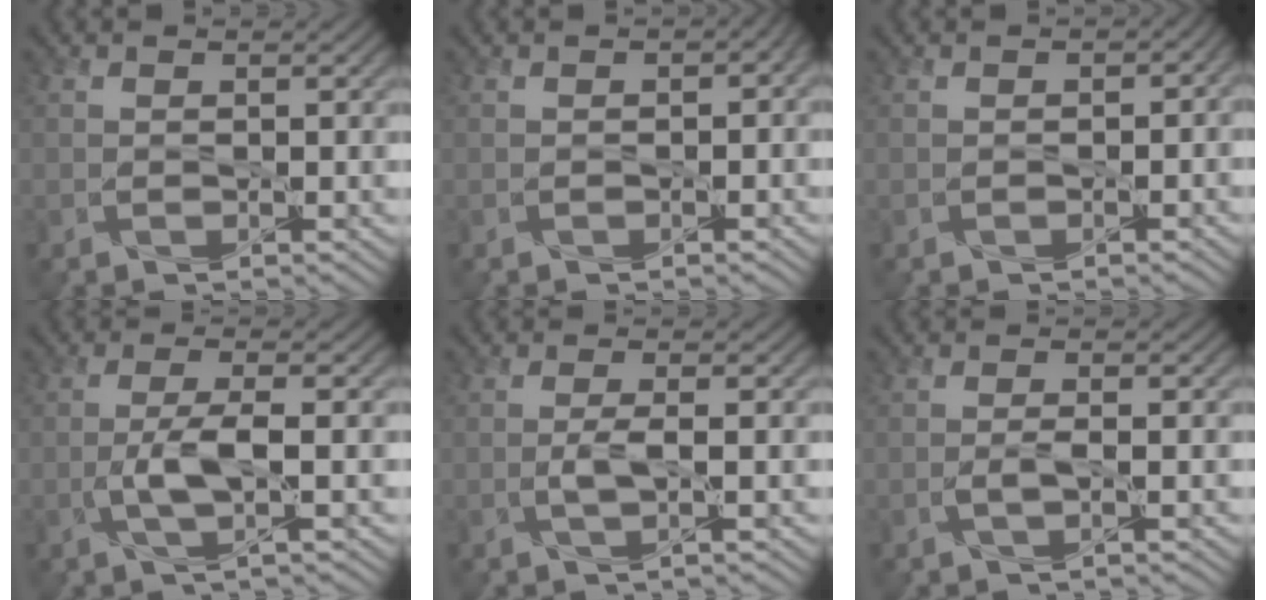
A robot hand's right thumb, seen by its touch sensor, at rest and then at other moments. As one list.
[{"total": 1.7, "force": [-0.3, 1.2, 1.2], "torque": [-0.016, -0.008, 0.000]}, {"total": 1.5, "force": [-0.5, 1.1, 0.8], "torque": [-0.012, -0.010, -0.005]}, {"total": 3.7, "force": [-0.9, 0.7, 3.5], "torque": [-0.077, 0.007, -0.024]}, {"total": 2.0, "force": [-0.3, 0.3, 2.0], "torque": [-0.042, 0.004, -0.010]}, {"total": 1.5, "force": [-0.4, 0.2, 1.4], "torque": [-0.029, 0.003, -0.010]}]